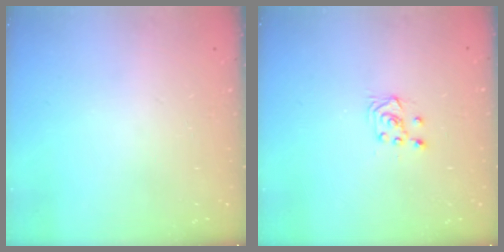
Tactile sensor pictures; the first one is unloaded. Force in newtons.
{"total": 4.5, "press": 4.4, "slide": 0.8}